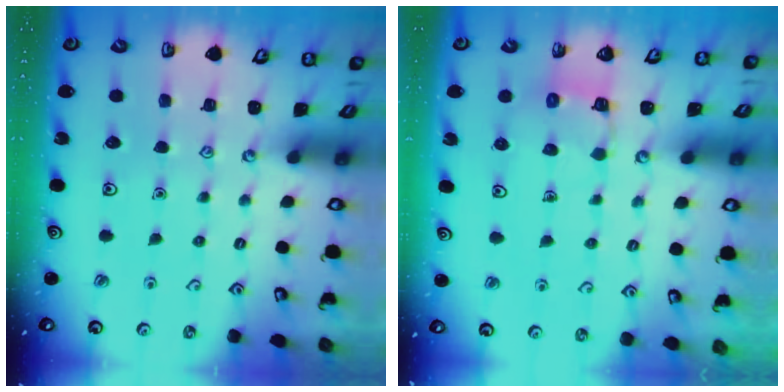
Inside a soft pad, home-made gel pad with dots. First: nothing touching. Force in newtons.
{"total": 7.7, "press": 7.7, "slide": 0.2}